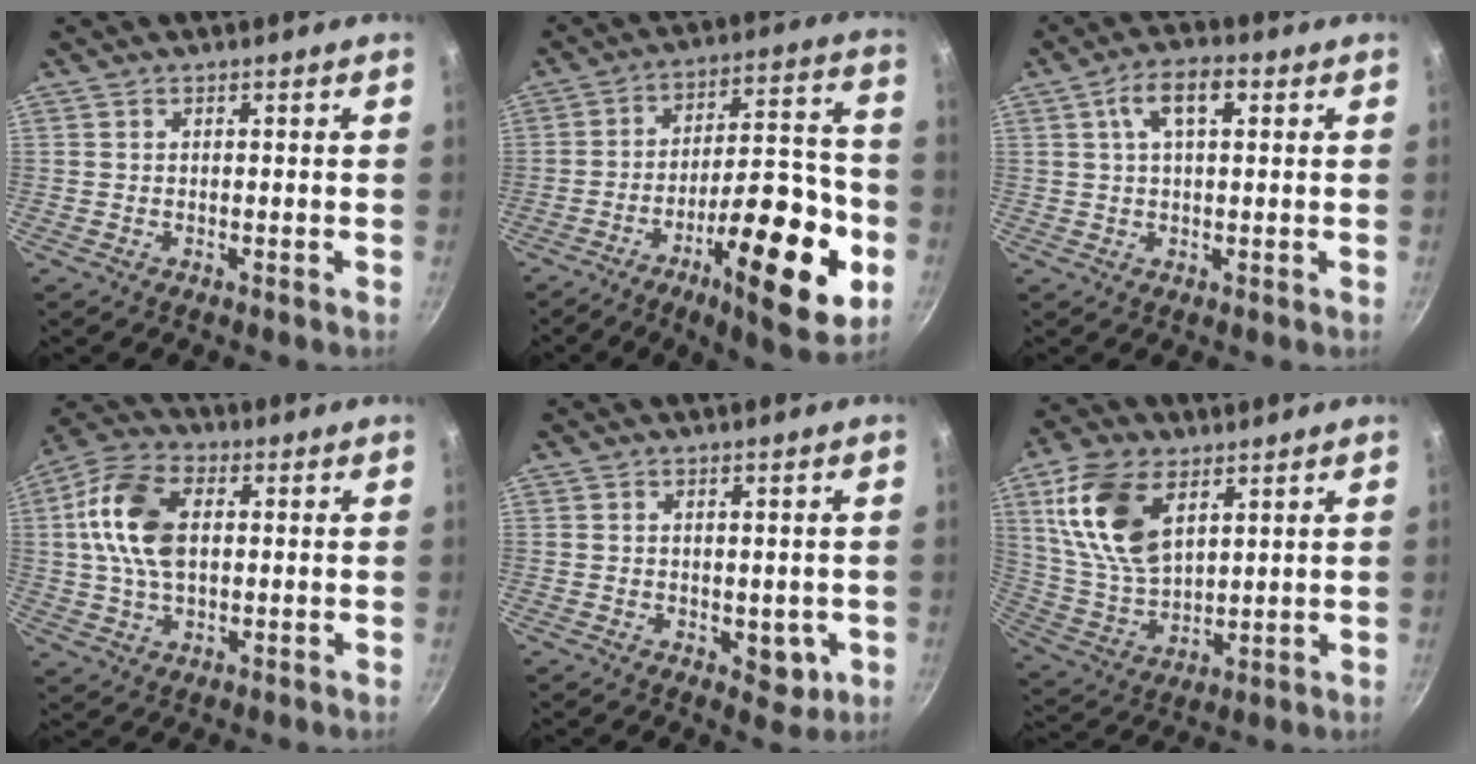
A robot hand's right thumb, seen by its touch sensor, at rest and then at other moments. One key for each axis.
{"total": 22.8, "fx": -8.7, "fy": 7.3, "fz": 19.8, "tx": -0.253, "ty": 0.046, "tz": -0.129}
{"total": 7.1, "fx": 2.3, "fy": 3.3, "fz": 5.9, "tx": -0.097, "ty": 0.014, "tz": 0.036}
{"total": 13.5, "fx": 2.0, "fy": 8.3, "fz": 10.4, "tx": -0.183, "ty": 0.017, "tz": 0.024}
{"total": 4.3, "fx": -0.5, "fy": 3.0, "fz": 3.1, "tx": -0.024, "ty": -0.005, "tz": -0.002}
{"total": 16.4, "fx": 6.8, "fy": 9.2, "fz": 11.7, "tx": -0.211, "ty": -0.020, "tz": 0.144}